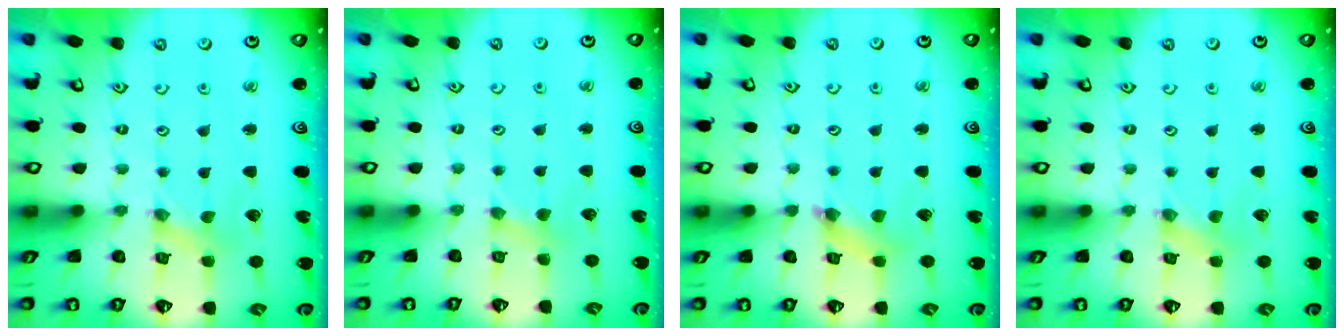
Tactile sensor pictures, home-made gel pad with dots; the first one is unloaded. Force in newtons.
{"total": 3.0, "press": 2.9, "slide": 0.5}
{"total": 4.2, "press": 4.2, "slide": 0.4}
{"total": 0.0}